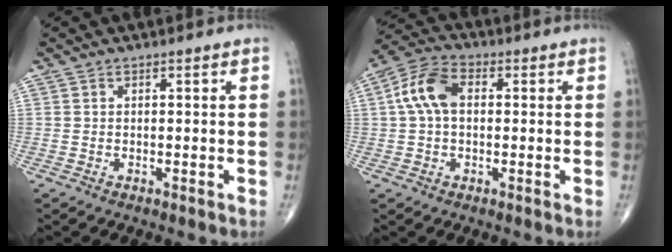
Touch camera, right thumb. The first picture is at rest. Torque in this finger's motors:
{"motor_torque": [-0.24, 0.32, 0.11, -0.09, 0.24]}